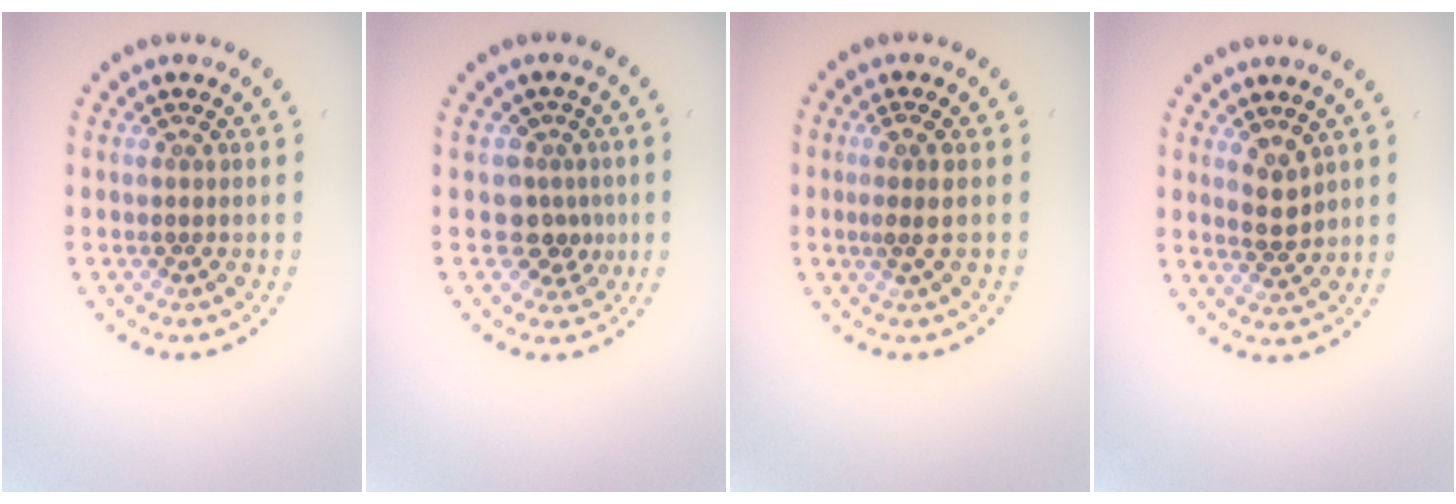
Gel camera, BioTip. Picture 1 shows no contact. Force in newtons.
{"total": 2.7, "press": 2.0, "slide": 1.8}
{"total": 1.5, "press": 1.3, "slide": 0.8}
{"total": 2.1, "press": 1.9, "slide": 0.8}